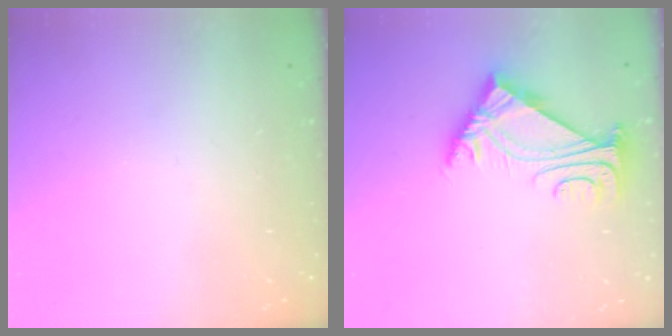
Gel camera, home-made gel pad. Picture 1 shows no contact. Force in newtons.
{"total": 5.8, "press": 5.7, "slide": 1.1}